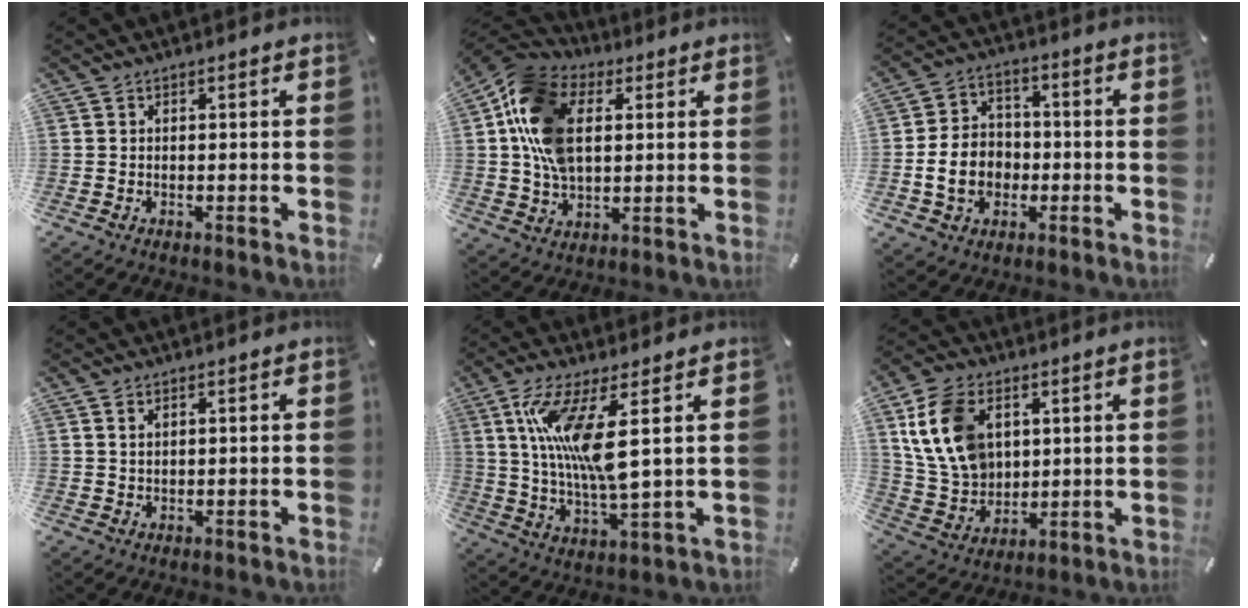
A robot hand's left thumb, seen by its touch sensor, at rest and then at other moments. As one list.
[{"total": 17.1, "force": [3.4, 12.2, 11.5], "torque": [-0.255, 0.010, 0.063]}, {"total": 10.1, "force": [-2.3, 8.4, 5.1], "torque": [-0.110, 0.019, -0.043]}, {"total": 1.5, "force": [0.7, 1.0, 0.9], "torque": [-0.019, 0.002, 0.013]}, {"total": 14.7, "force": [4.6, 3.7, 13.5], "torque": [-0.266, -0.019, 0.075]}, {"total": 15.0, "force": [4.6, 11.6, 8.3], "torque": [-0.202, 0.000, 0.089]}]